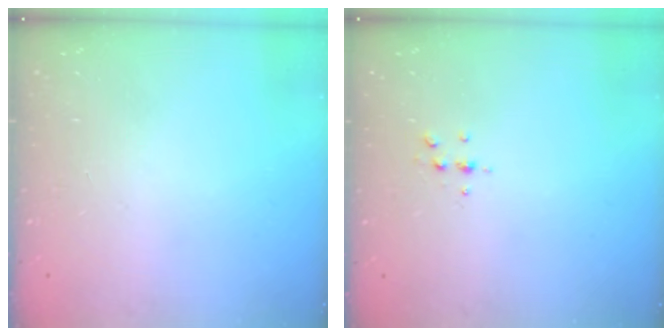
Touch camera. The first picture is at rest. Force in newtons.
{"total": 4.7, "press": 4.6, "slide": 1.0}